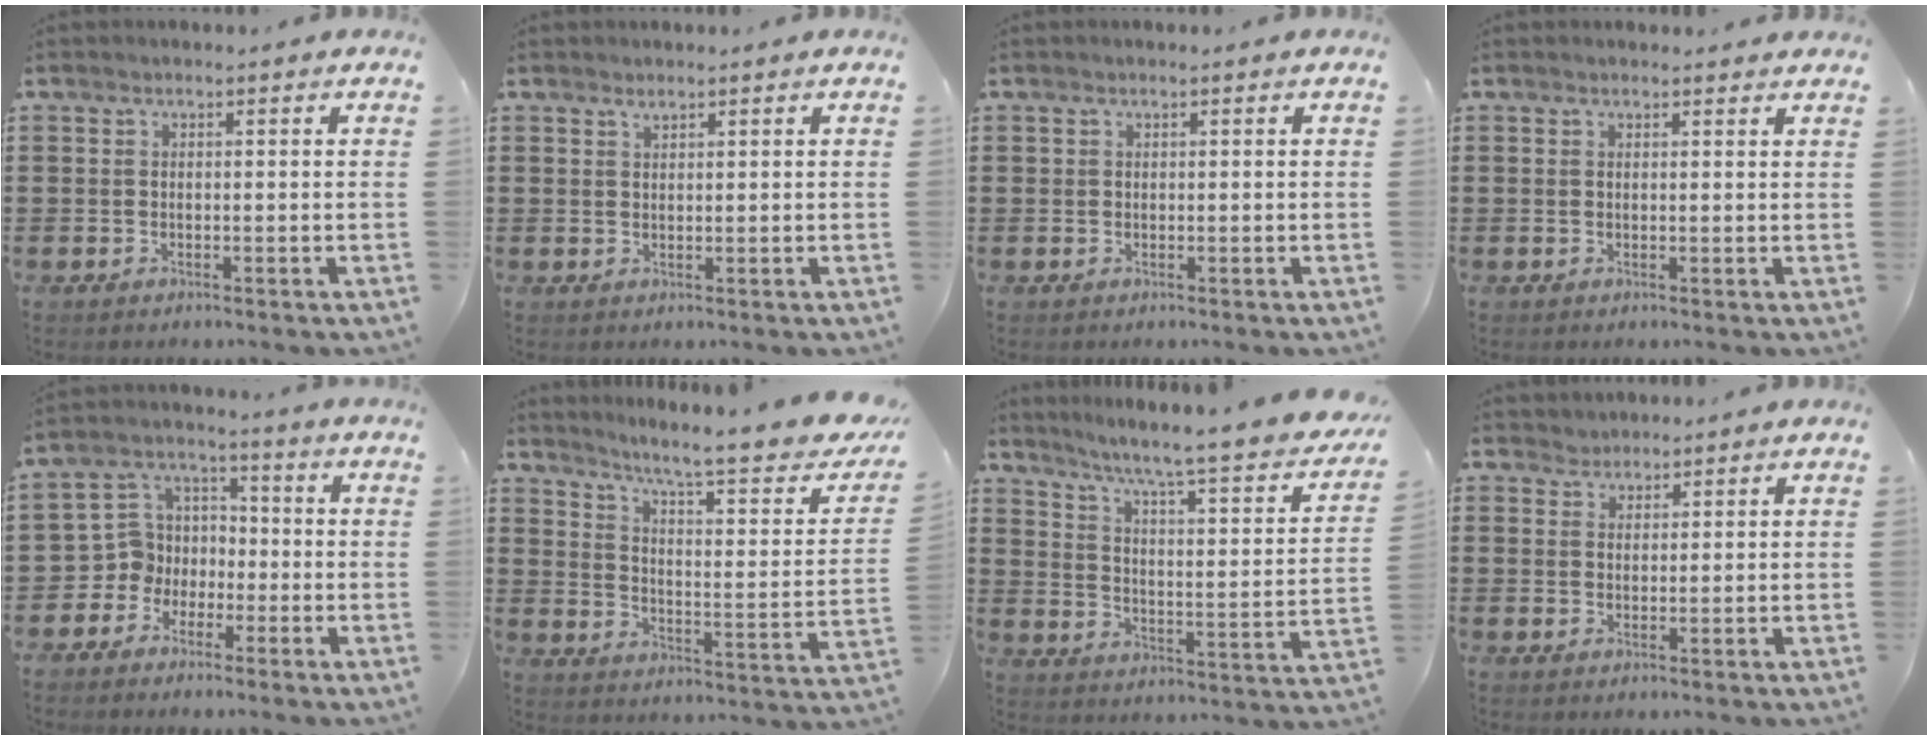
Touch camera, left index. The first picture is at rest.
{"total": 0.8, "force": [0.7, 0.1, 0.4], "torque": [-0.009, 0.000, 0.013]}
{"total": 0.0}
{"total": 0.7, "force": [0.7, 0.1, 0.1], "torque": [-0.003, 0.000, 0.014]}
{"total": 6.1, "force": [-2.5, 5.5, 0.5], "torque": [-0.044, 0.006, -0.053]}
{"total": 8.2, "force": [6.4, 0.1, 5.1], "torque": [-0.108, -0.050, 0.096]}
{"total": 6.0, "force": [4.6, -0.3, 3.8], "torque": [-0.088, -0.049, 0.062]}
{"total": 2.0, "force": [1.8, 0.9, -0.2], "torque": [-0.004, 0.007, 0.036]}